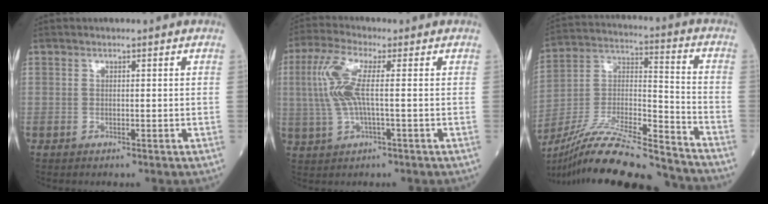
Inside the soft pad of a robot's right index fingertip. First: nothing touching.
{"total": 7.6, "force": [0.6, 1.6, 7.4], "torque": [-0.179, 0.014, 0.010]}
{"total": 25.0, "force": [-22.2, 1.7, 11.4], "torque": [-0.218, -0.020, -0.374]}